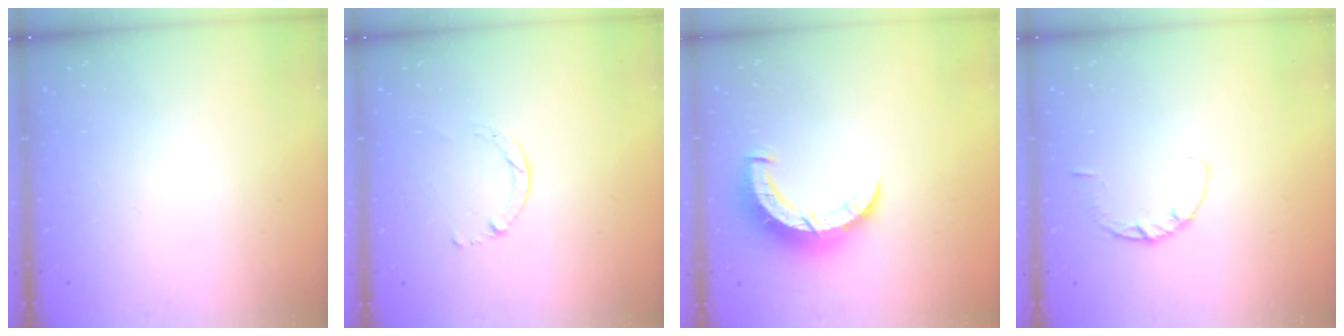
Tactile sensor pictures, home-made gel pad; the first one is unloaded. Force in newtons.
{"total": 1.4, "press": 1.4, "slide": 0.2}
{"total": 8.4, "press": 8.3, "slide": 1.0}
{"total": 2.9, "press": 2.8, "slide": 0.4}